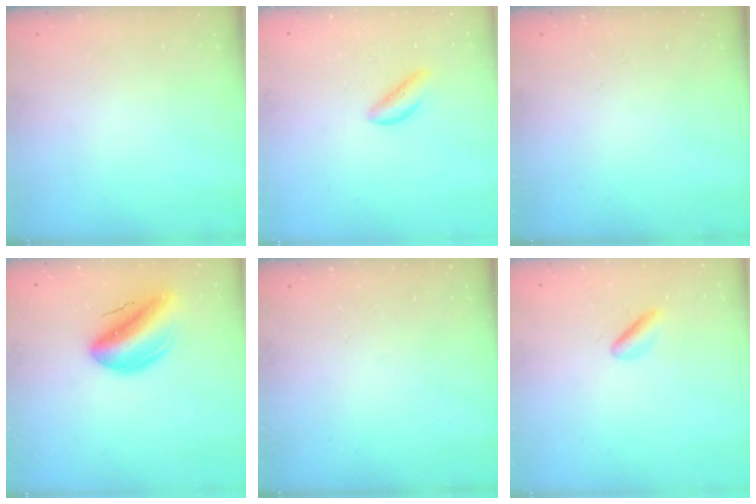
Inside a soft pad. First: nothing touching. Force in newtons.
{"total": 1.4, "press": 1.4, "slide": 0.4}
{"total": 0.0}
{"total": 14.3, "press": 13.9, "slide": 3.6}
{"total": 0.0}
{"total": 2.7, "press": 2.4, "slide": 1.1}